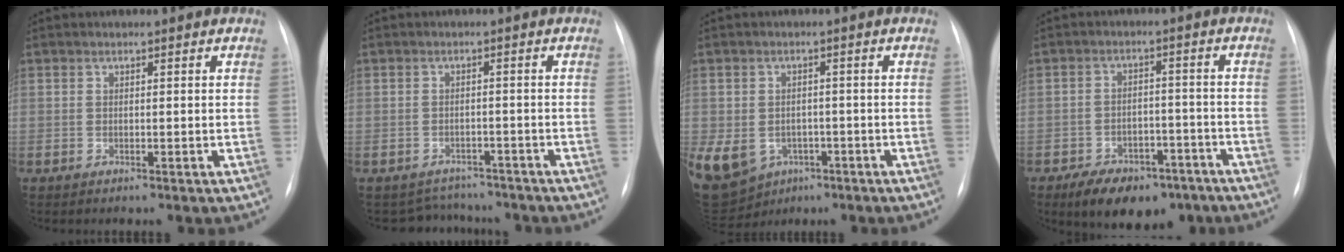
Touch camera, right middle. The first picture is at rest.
{"total": 5.3, "force": [-4.9, 2.1, -0.5], "torque": [0.008, 0.018, -0.062]}
{"total": 25.9, "force": [-10.4, 21.0, 11.1], "torque": [-0.382, -0.013, -0.142]}
{"total": 11.0, "force": [-7.6, 5.6, 5.5], "torque": [-0.079, 0.008, -0.114]}